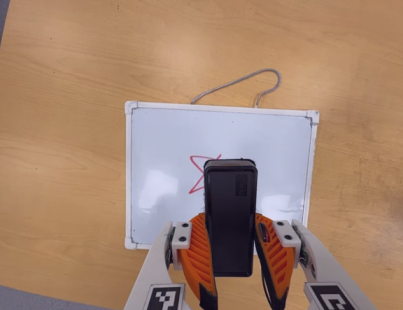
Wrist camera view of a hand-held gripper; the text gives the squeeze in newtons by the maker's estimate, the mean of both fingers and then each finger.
{"total": 8.8, "left": 6.8, "right": 10.8}